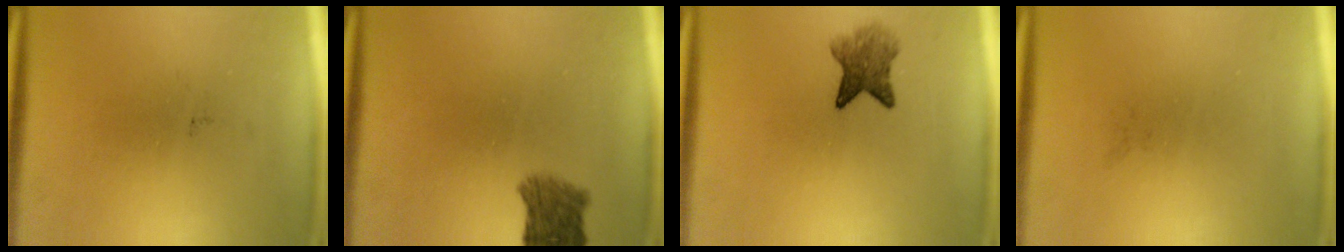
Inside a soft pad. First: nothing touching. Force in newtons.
{"total": 4.1}
{"total": 4.4}
{"total": 0.0}